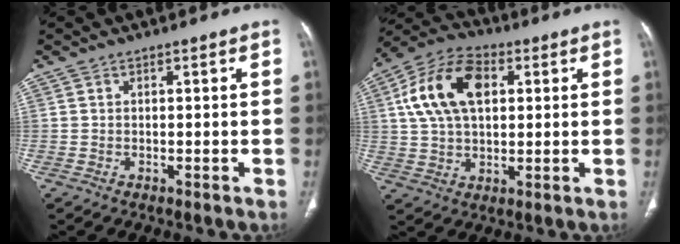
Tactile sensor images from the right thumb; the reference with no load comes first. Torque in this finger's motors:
{"motor_torque": [-0.68, 1.33, 1.21, 0.33, 0.17]}